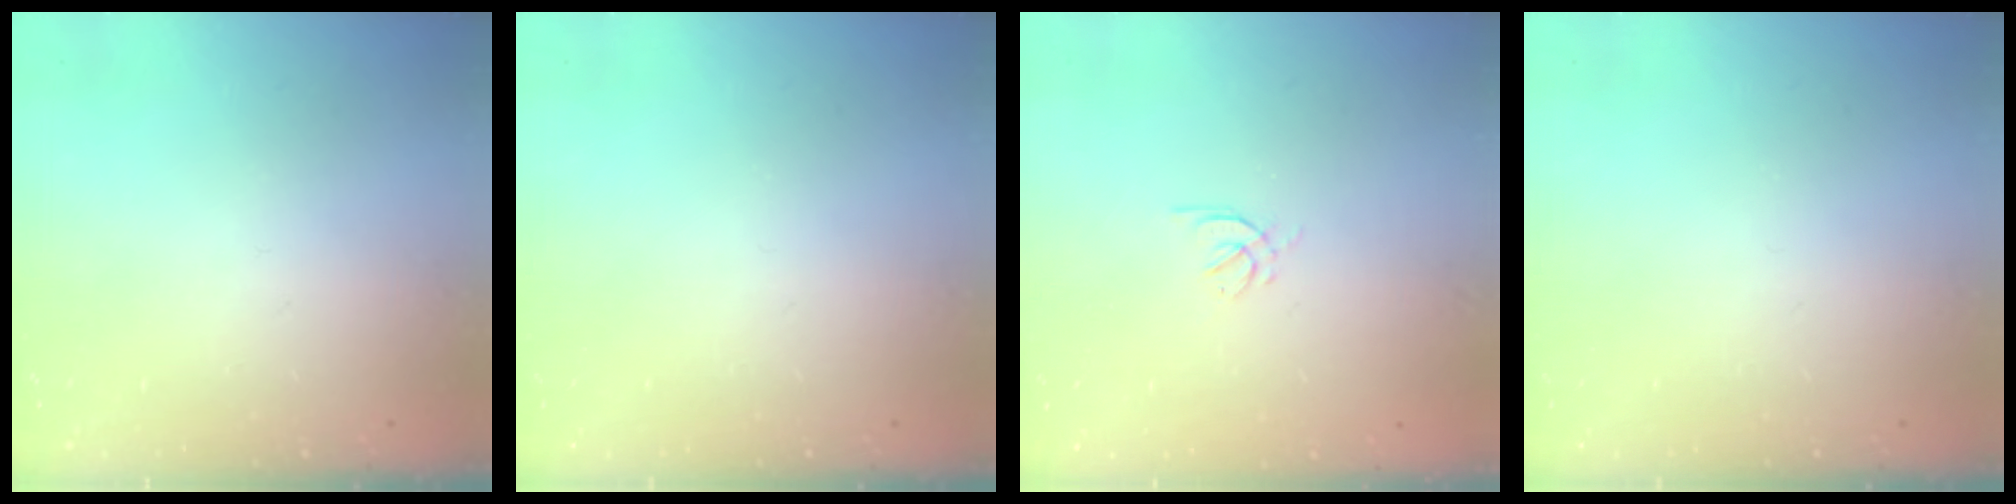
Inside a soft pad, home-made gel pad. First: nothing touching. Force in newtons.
{"total": 0.0}
{"total": 2.1, "press": 2.0, "slide": 0.6}
{"total": 0.0}